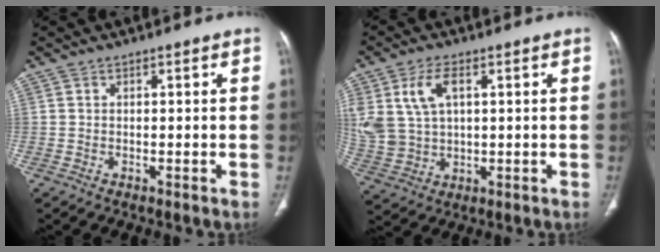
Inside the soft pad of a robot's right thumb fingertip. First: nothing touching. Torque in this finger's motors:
{"motor_torque": [-0.03, 0.34, 0.22, 0.27, 0.12]}